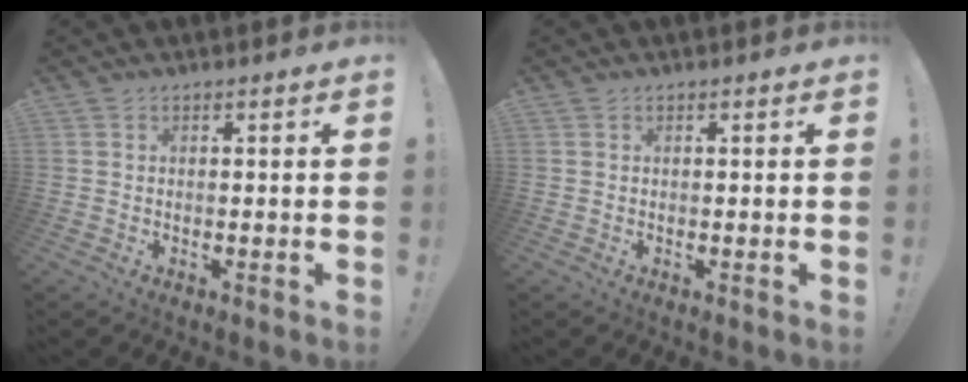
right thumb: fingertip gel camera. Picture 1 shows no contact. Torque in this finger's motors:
{"motor_torque": [0.04, 0.03, -0.04, 0.06, 0.02]}